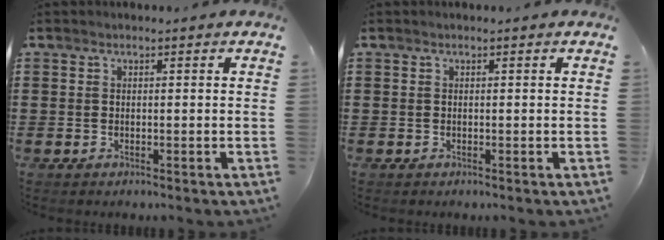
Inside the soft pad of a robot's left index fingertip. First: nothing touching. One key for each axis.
{"total": 0.0}